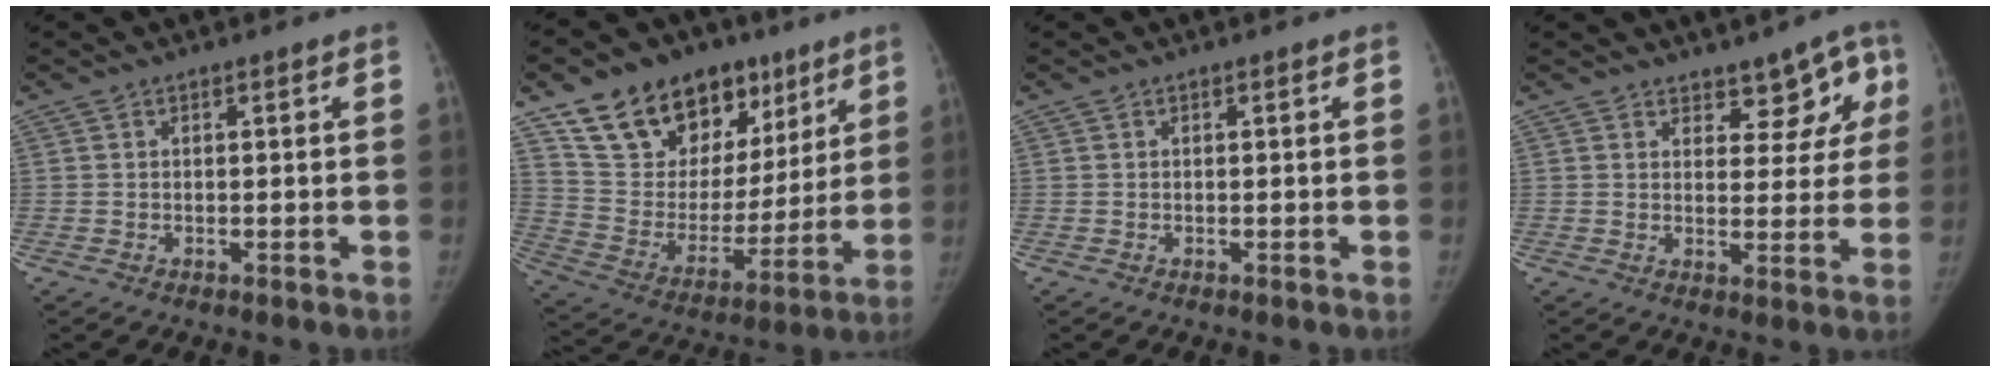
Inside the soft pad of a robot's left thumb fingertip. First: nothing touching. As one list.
[{"total": 24.1, "force": [14.5, 15.3, 11.7], "torque": [-0.147, -0.024, 0.252]}, {"total": 0.0}, {"total": 7.0, "force": [4.1, 4.2, 3.8], "torque": [0.004, -0.017, 0.050]}]